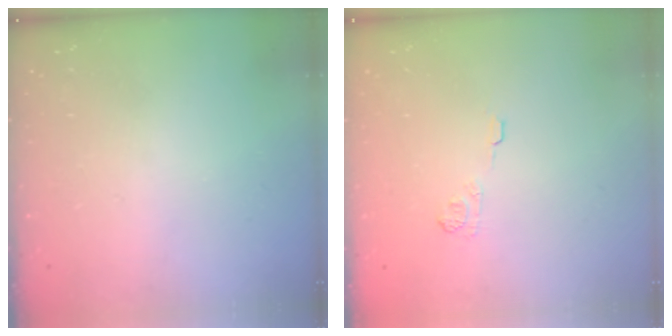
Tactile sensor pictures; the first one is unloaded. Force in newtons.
{"total": 6.1, "press": 5.9, "slide": 1.3}